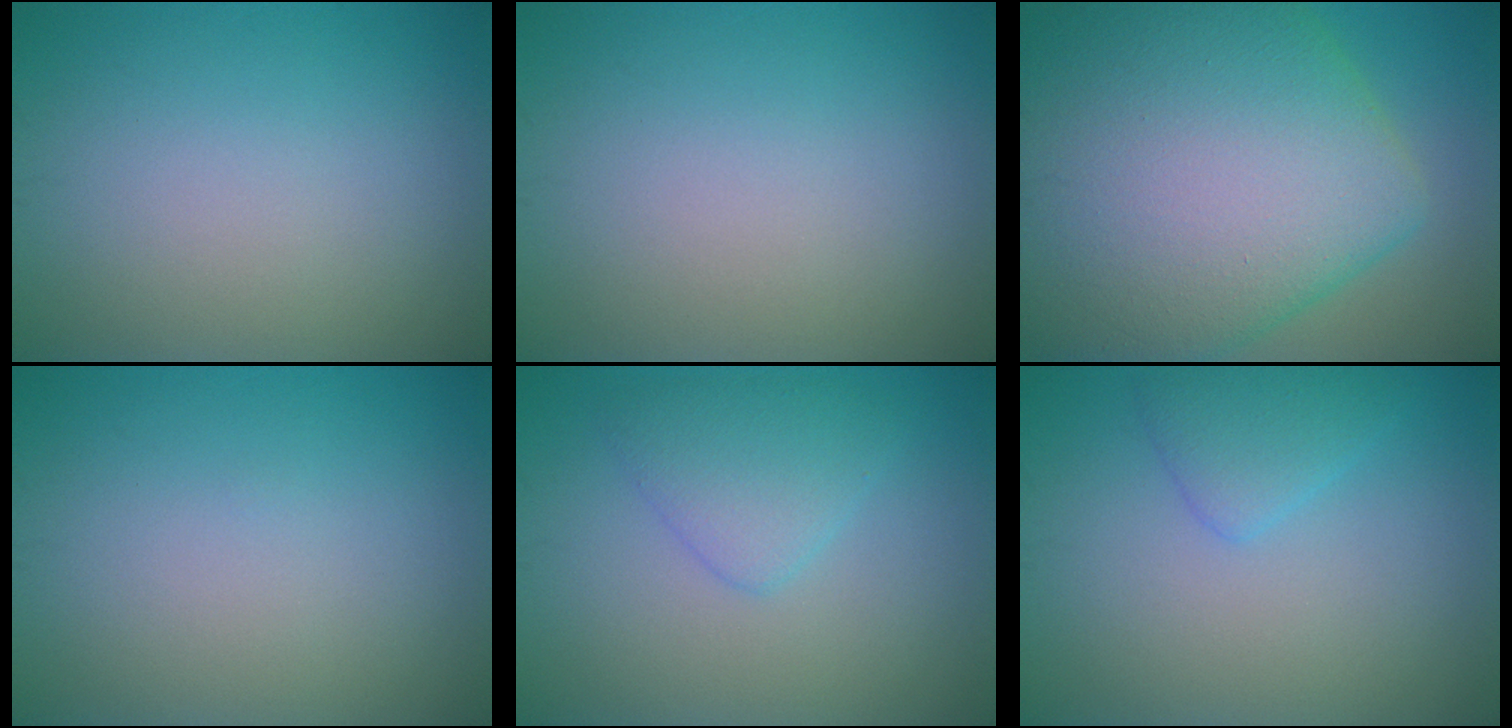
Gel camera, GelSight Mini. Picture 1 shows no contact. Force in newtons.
{"total": 0.0}
{"total": 16.8, "press": 16.8, "slide": 0.5}
{"total": 0.0}
{"total": 3.0, "press": 3.0, "slide": 0.0}
{"total": 2.2, "press": 2.2, "slide": 0.1}